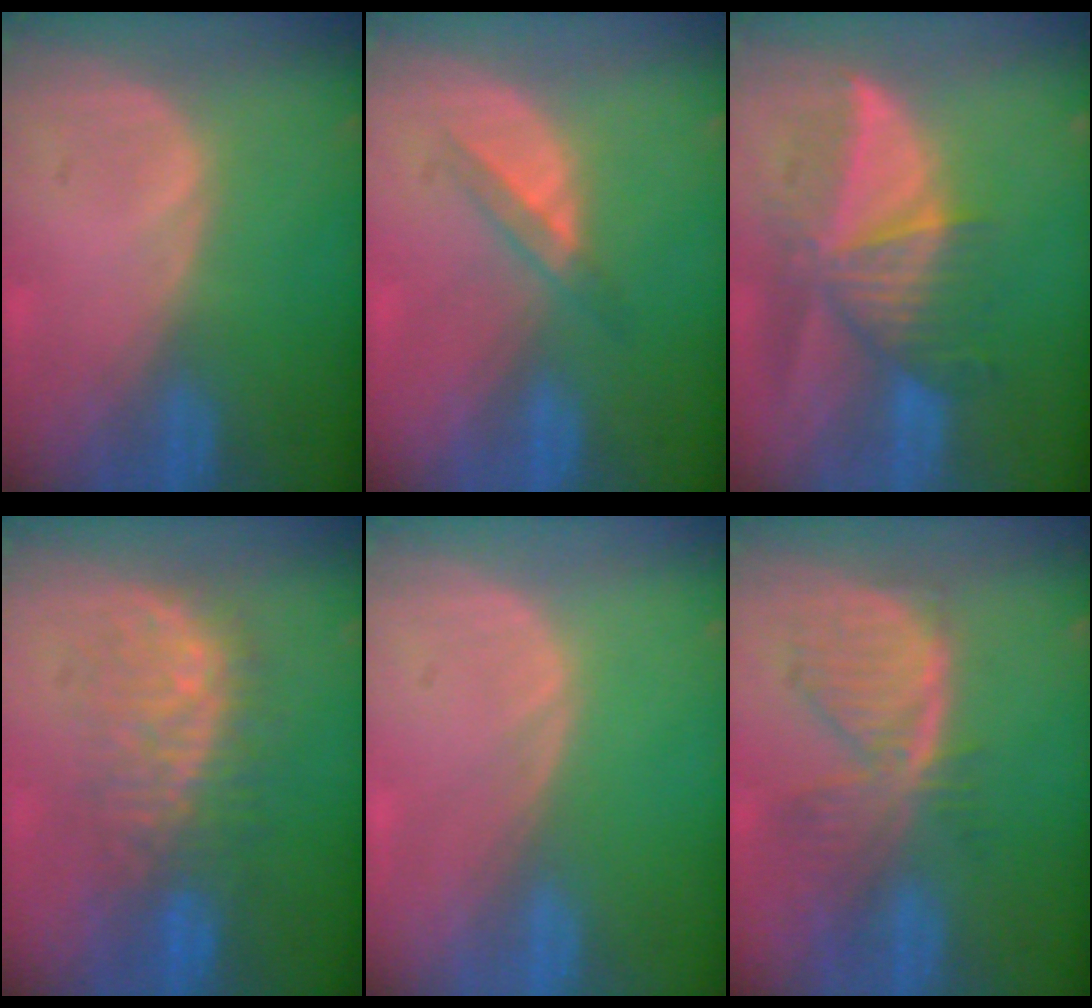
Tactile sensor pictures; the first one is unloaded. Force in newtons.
{"total": 2.6, "press": 2.4, "slide": 1.0}
{"total": 8.8, "press": 8.0, "slide": 3.6}
{"total": 8.4, "press": 8.4, "slide": 0.3}
{"total": 0.0}
{"total": 7.9, "press": 6.9, "slide": 3.9}